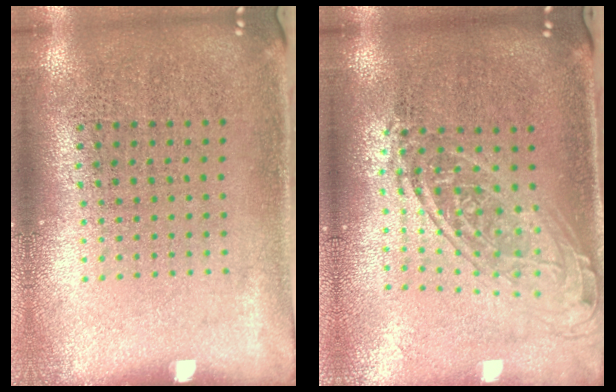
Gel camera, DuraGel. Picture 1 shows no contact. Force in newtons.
{"total": 1.8, "press": 1.4, "slide": 1.0}